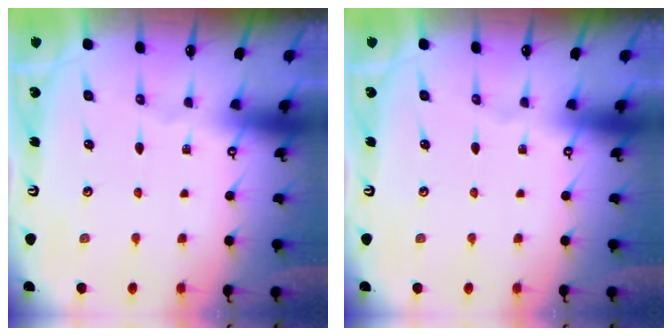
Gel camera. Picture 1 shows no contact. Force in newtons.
{"total": 0.0}